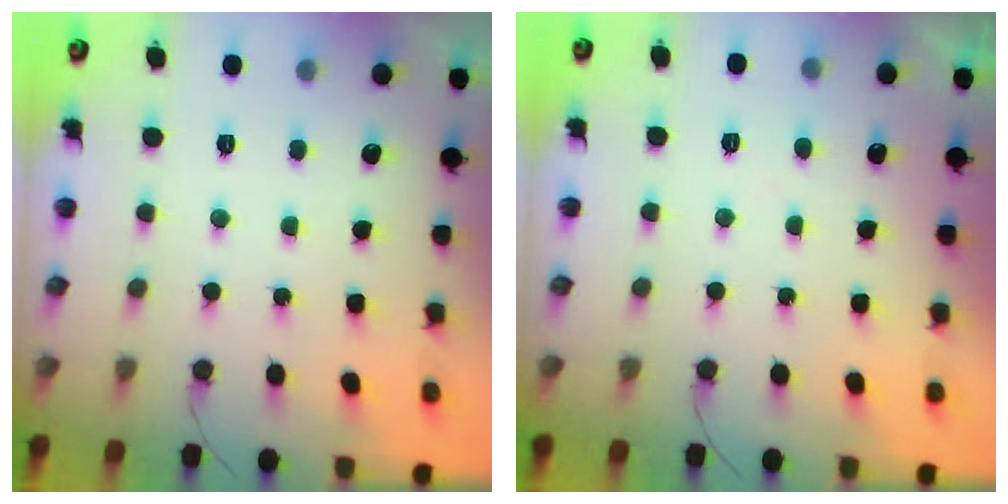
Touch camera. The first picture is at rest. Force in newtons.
{"total": 2.3, "press": 2.3, "slide": 0.1}